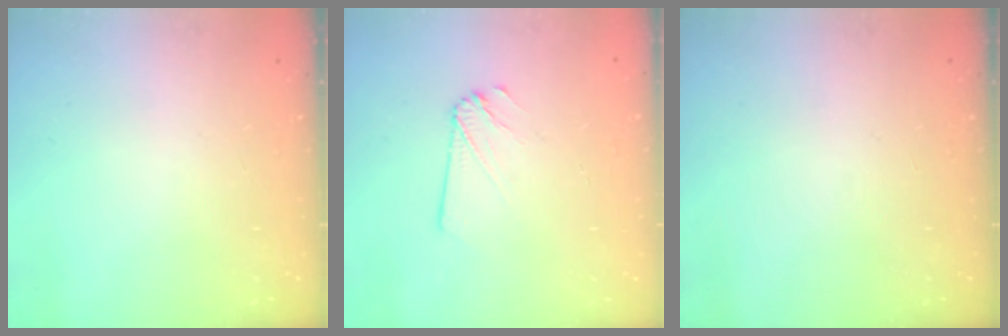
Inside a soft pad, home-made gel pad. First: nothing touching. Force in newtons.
{"total": 2.2, "press": 2.2, "slide": 0.1}
{"total": 0.0}